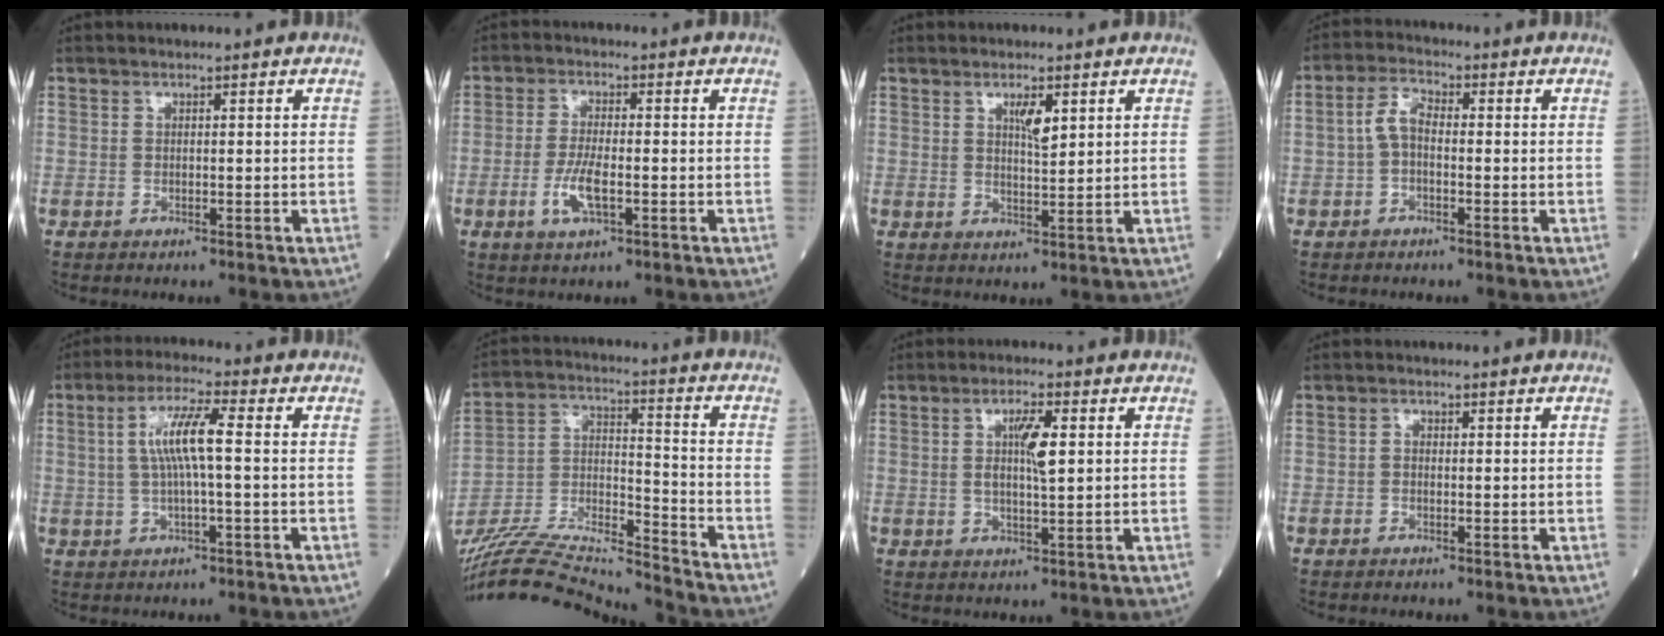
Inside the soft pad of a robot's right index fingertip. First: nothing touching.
{"total": 5.1, "force": [-1.6, 1.2, 4.7], "torque": [-0.098, -0.005, -0.029]}
{"total": 3.4, "force": [1.7, 0.7, 2.9], "torque": [-0.051, -0.001, 0.030]}
{"total": 3.9, "force": [-0.4, 1.8, 3.4], "torque": [-0.068, 0.012, -0.012]}
{"total": 7.1, "force": [0.7, 0.5, 7.0], "torque": [-0.140, 0.012, 0.012]}
{"total": 20.5, "force": [-19.6, -0.1, 5.9], "torque": [-0.130, -0.002, -0.336]}
{"total": 5.2, "force": [1.1, 0.8, 5.0], "torque": [-0.091, 0.003, 0.021]}
{"total": 0.5, "force": [-0.1, 0.4, 0.4], "torque": [-0.005, 0.002, -0.006]}